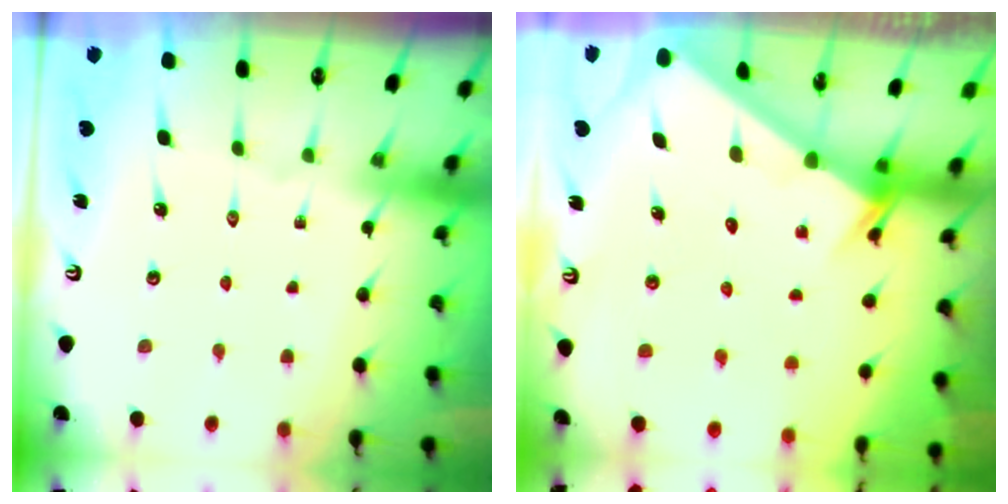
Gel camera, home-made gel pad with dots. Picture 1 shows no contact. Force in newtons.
{"total": 2.3, "press": 2.3, "slide": 0.2}